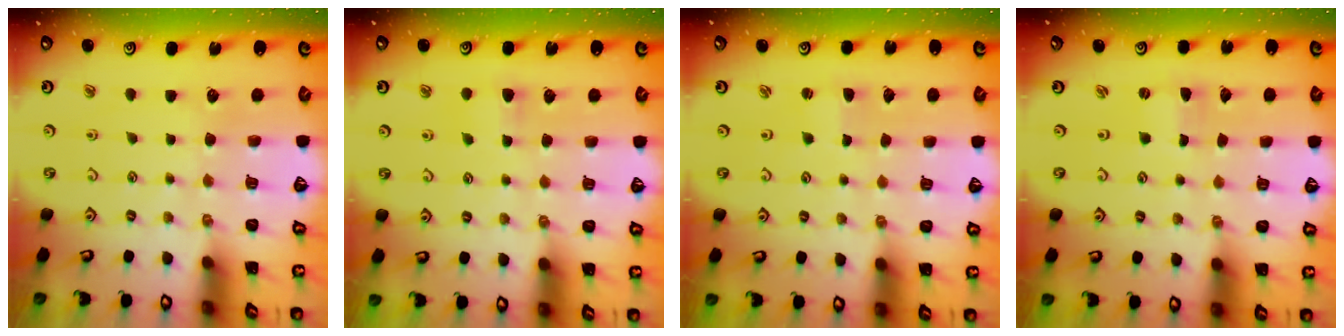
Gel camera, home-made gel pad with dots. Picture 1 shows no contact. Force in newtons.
{"total": 4.4, "press": 4.3, "slide": 0.8}
{"total": 1.8, "press": 1.8, "slide": 0.2}
{"total": 0.5, "press": 0.5, "slide": 0.1}